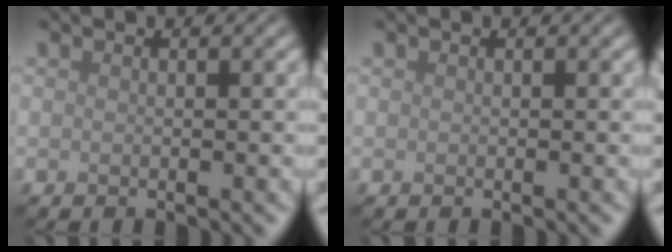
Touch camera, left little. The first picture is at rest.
{"total": 0.0}